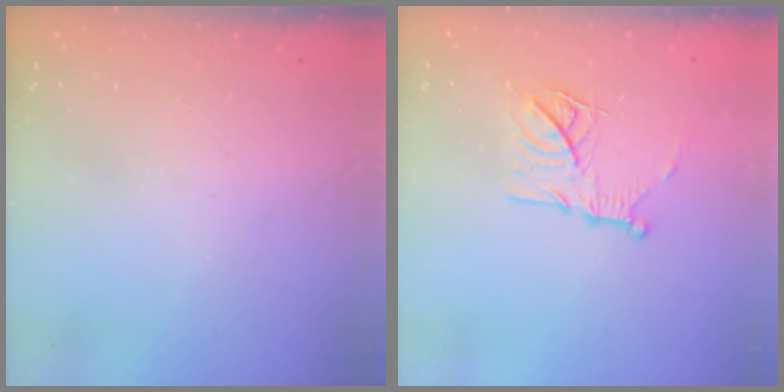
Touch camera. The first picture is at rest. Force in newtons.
{"total": 14.9, "press": 14.8, "slide": 1.4}